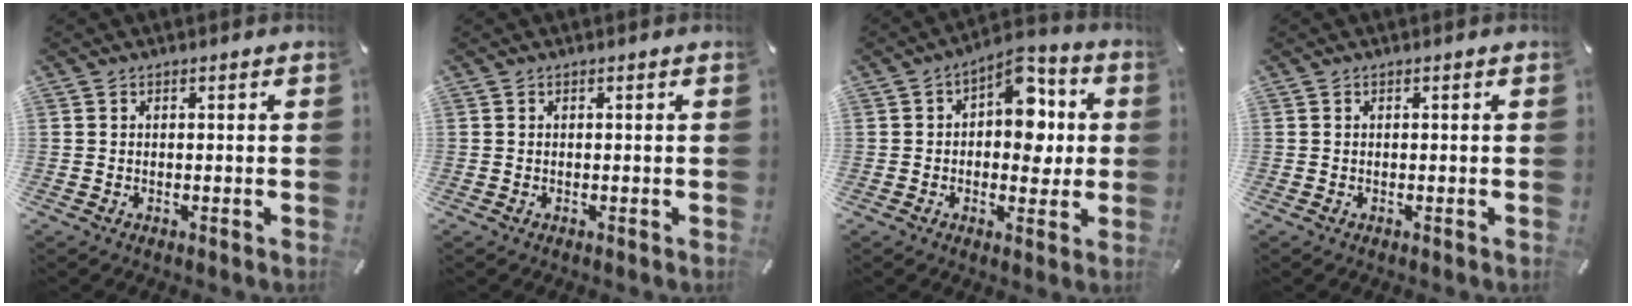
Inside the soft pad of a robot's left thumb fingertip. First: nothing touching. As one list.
[{"total": 0.0}, {"total": 11.4, "force": [2.2, 7.3, 8.5], "torque": [-0.098, -0.015, 0.034]}, {"total": 0.0}]